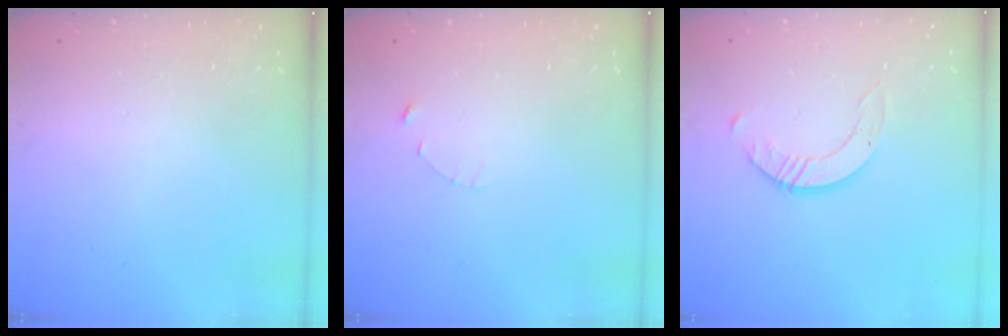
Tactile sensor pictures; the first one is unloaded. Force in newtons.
{"total": 1.2, "press": 1.1, "slide": 0.2}
{"total": 2.5, "press": 2.5, "slide": 0.3}